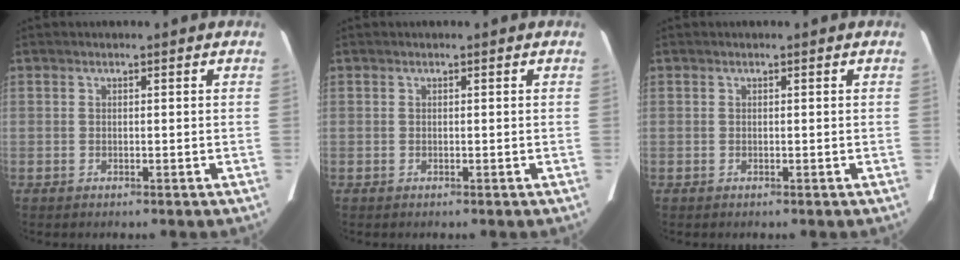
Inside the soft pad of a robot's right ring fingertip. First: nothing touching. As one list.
[{"total": 0.0}, {"total": 0.0}]